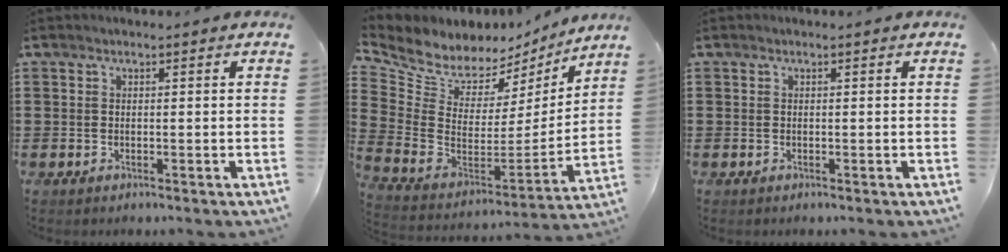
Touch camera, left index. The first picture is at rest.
{"total": 6.9, "force": [6.0, 3.4, 1.0], "torque": [-0.065, -0.050, 0.107]}
{"total": 0.0}